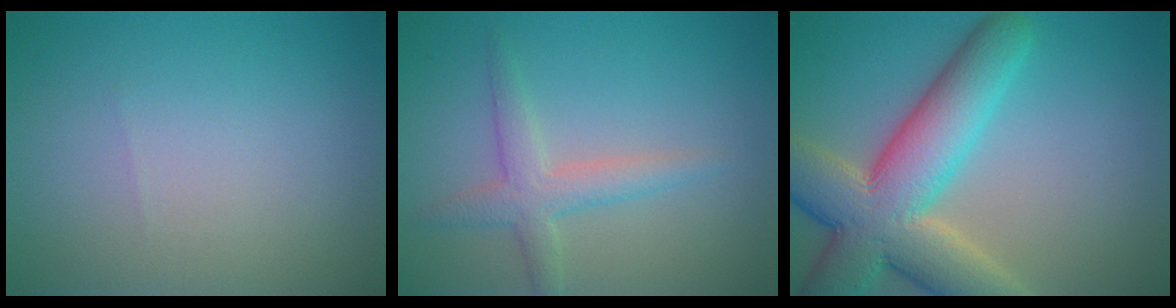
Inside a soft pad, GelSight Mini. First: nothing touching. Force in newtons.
{"total": 2.9, "press": 2.9, "slide": 0.1}
{"total": 10.8, "press": 10.8, "slide": 0.7}